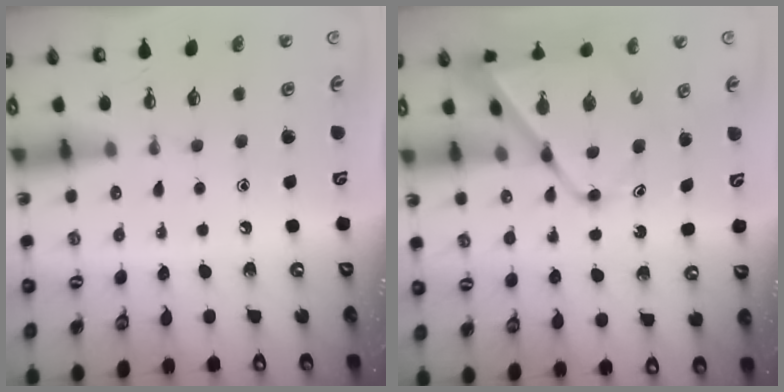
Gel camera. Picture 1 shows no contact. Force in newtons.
{"total": 11.7, "press": 11.6, "slide": 1.2}